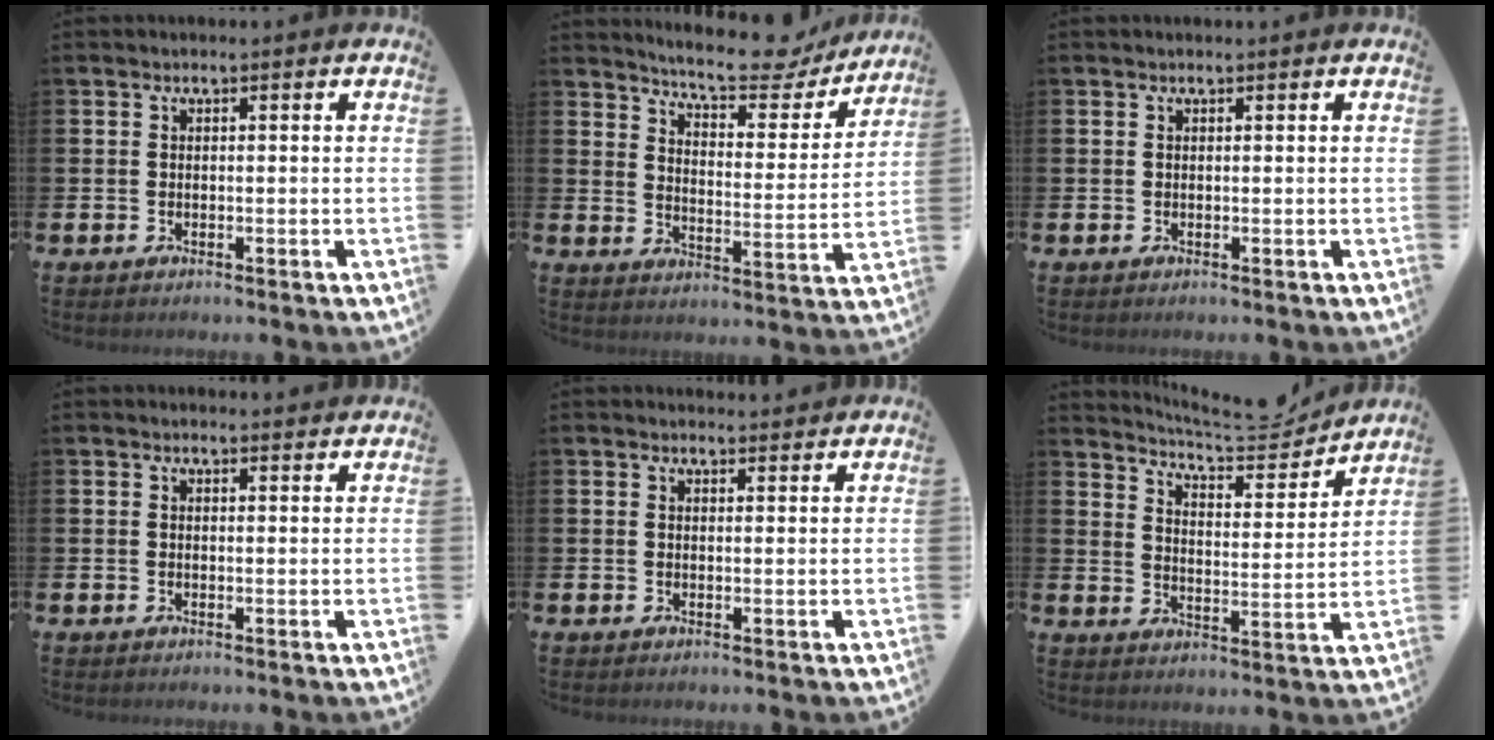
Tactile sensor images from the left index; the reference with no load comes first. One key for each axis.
{"total": 8.6, "fx": 7.9, "fy": 1.6, "fz": 2.9, "tx": -0.060, "ty": -0.058, "tz": 0.132}
{"total": 0.0}
{"total": 1.1, "fx": 1.1, "fy": 0.2, "fz": 0.1, "tx": 0.006, "ty": -0.003, "tz": 0.018}
{"total": 1.6, "fx": 1.6, "fy": 0.2, "fz": -0.1, "tx": 0.008, "ty": -0.009, "tz": 0.028}
{"total": 6.4, "fx": 6.2, "fy": 1.0, "fz": 1.2, "tx": -0.041, "ty": -0.052, "tz": 0.104}